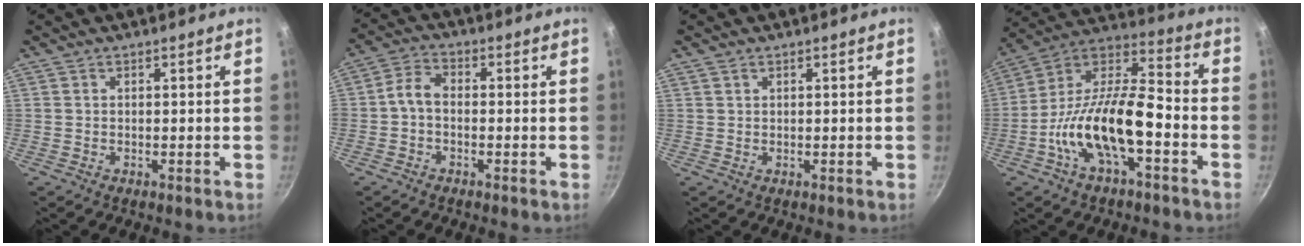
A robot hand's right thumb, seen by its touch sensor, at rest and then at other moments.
{"total": 4.1, "force": [-1.1, 2.7, 3.0], "torque": [-0.061, 0.028, -0.031]}
{"total": 0.7, "force": [0.5, 0.4, 0.3], "torque": [-0.004, 0.000, 0.009]}
{"total": 18.6, "force": [-6.1, 7.6, 15.9], "torque": [-0.279, 0.047, -0.127]}